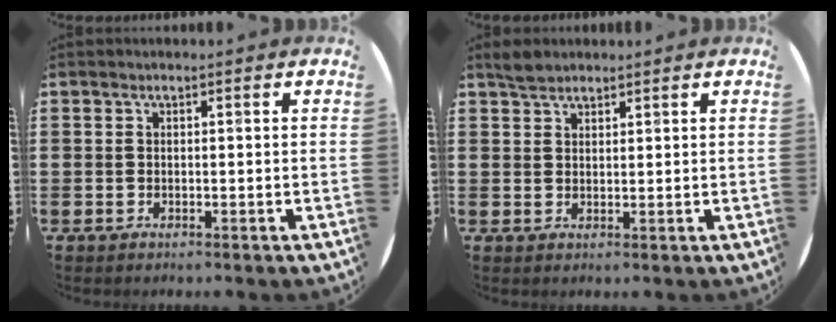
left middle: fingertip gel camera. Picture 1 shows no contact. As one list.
[{"total": 2.3, "force": [2.1, 0.7, 0.5], "torque": [-0.006, 0.002, 0.038]}]